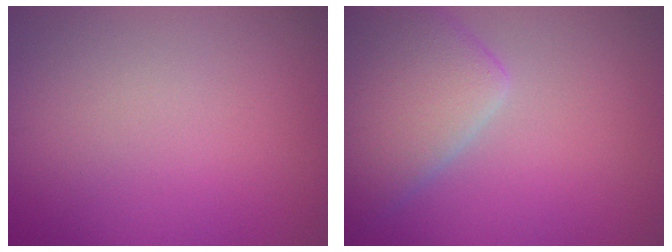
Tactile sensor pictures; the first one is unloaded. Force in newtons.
{"total": 6.5, "press": 6.5, "slide": 0.6}